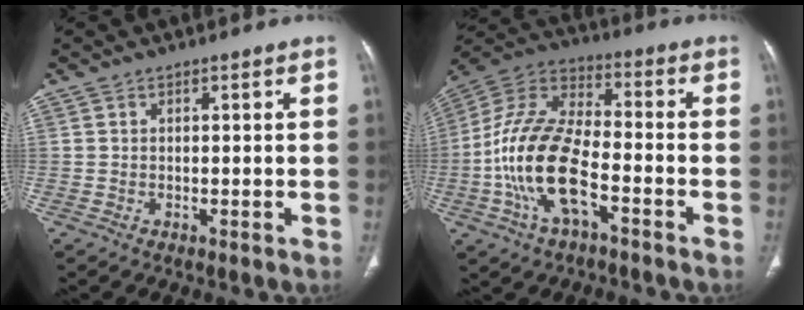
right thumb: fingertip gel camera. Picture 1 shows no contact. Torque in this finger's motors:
{"motor_torque": [0.88, 0.97, 2.17, -0.58, 0.54]}